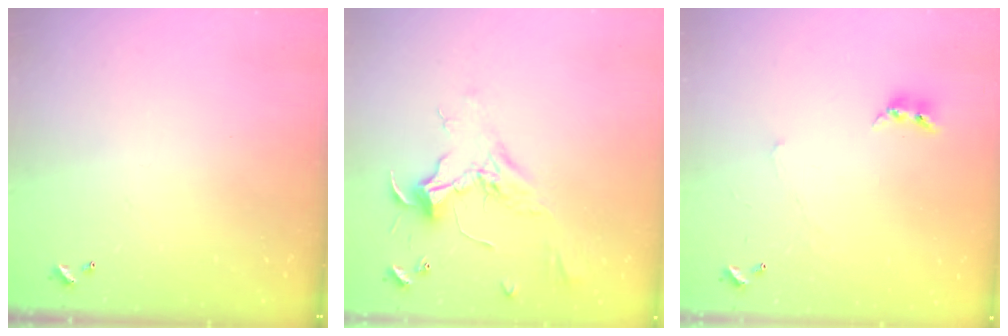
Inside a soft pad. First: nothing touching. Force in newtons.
{"total": 2.4, "press": 2.3, "slide": 0.8}
{"total": 2.4, "press": 2.3, "slide": 0.4}